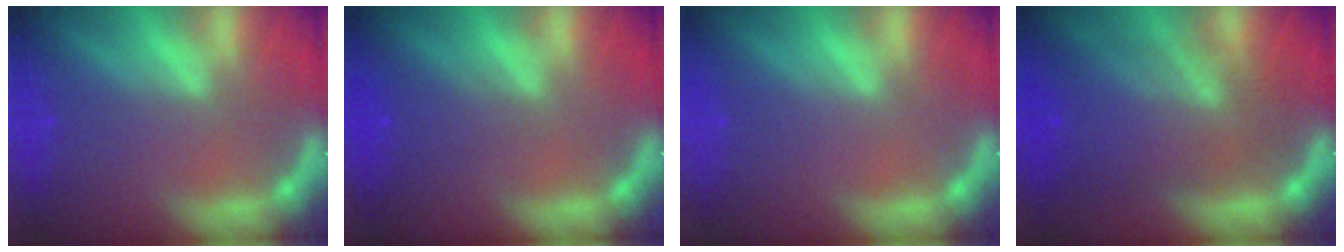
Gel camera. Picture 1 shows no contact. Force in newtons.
{"total": 2.0}
{"total": 0.0}
{"total": 8.5}